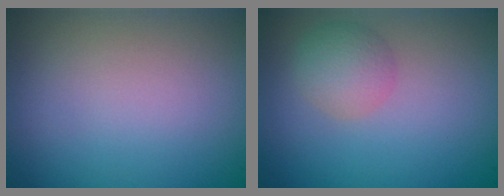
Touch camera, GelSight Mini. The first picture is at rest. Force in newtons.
{"total": 2.6, "press": 2.6, "slide": 0.0}